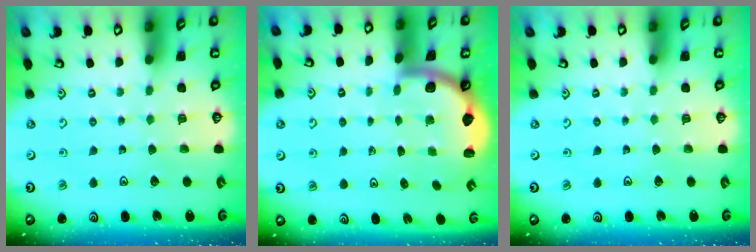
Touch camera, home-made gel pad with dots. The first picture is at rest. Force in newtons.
{"total": 1.8, "press": 1.8, "slide": 0.1}
{"total": 0.0}